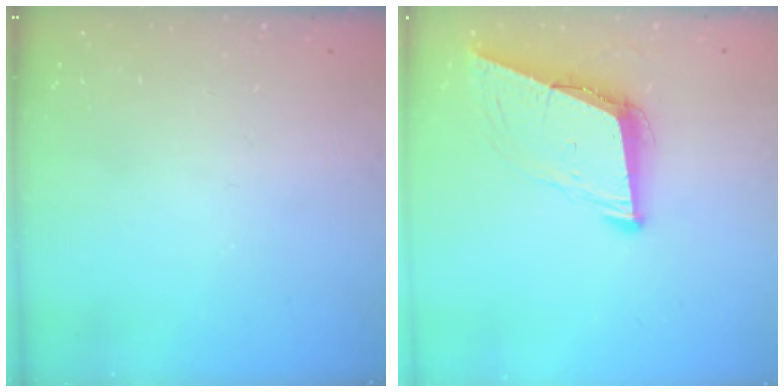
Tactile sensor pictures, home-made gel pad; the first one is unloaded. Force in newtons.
{"total": 8.8, "press": 8.1, "slide": 3.6}